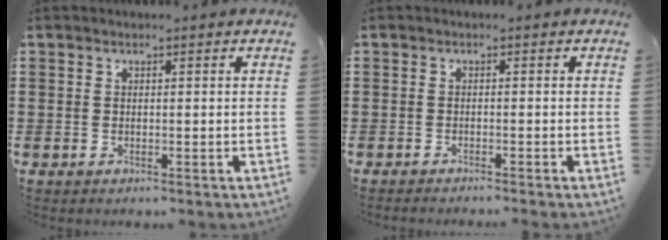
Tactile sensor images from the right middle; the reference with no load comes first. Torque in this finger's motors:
{"motor_torque": [0.05, 0.08, -0.05, 0.02]}